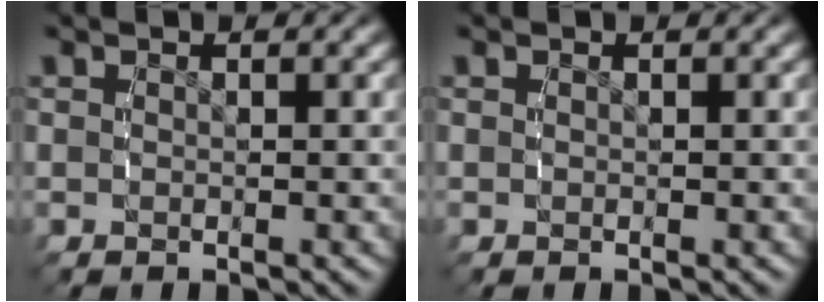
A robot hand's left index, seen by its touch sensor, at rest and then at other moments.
{"total": 0.0}